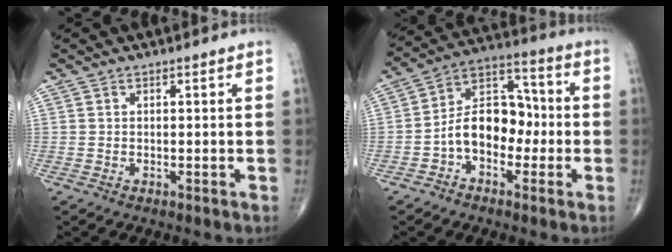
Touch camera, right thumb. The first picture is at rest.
{"total": 12.0, "force": [-2.6, 8.1, 8.5], "torque": [-0.112, 0.050, -0.058]}